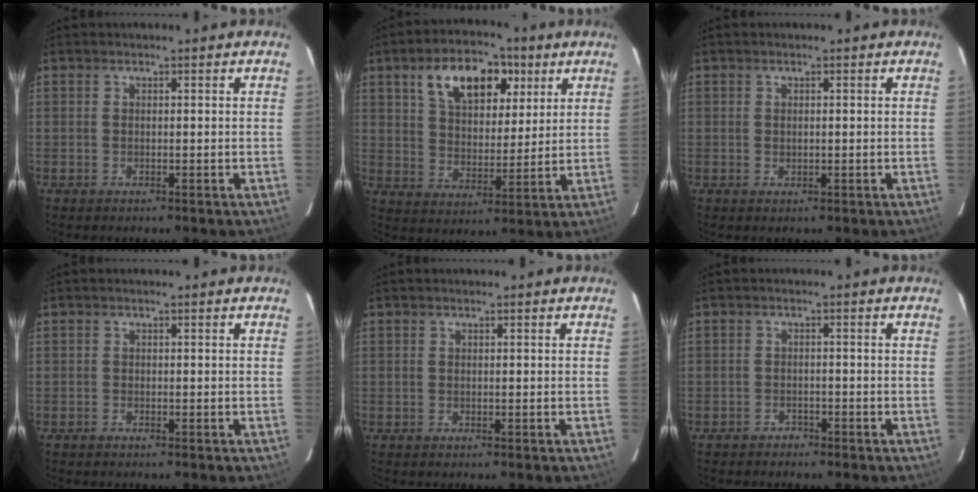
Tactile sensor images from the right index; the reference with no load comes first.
{"total": 14.3, "force": [7.2, 8.1, 9.4], "torque": [-0.162, 0.030, 0.122]}
{"total": 0.8, "force": [0.1, 0.6, 0.5], "torque": [-0.008, -0.001, 0.004]}
{"total": 0.8, "force": [-0.5, -0.2, -0.5], "torque": [0.008, -0.001, -0.013]}
{"total": 0.0}
{"total": 2.4, "force": [-2.1, 0.9, -0.5], "torque": [0.000, 0.005, -0.037]}